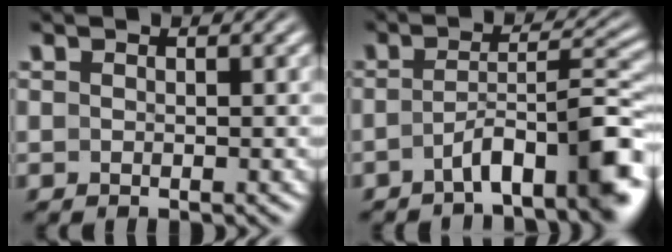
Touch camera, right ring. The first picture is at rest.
{"total": 6.7, "force": [-3.9, 1.7, 5.1], "torque": [-0.070, -0.009, -0.055]}